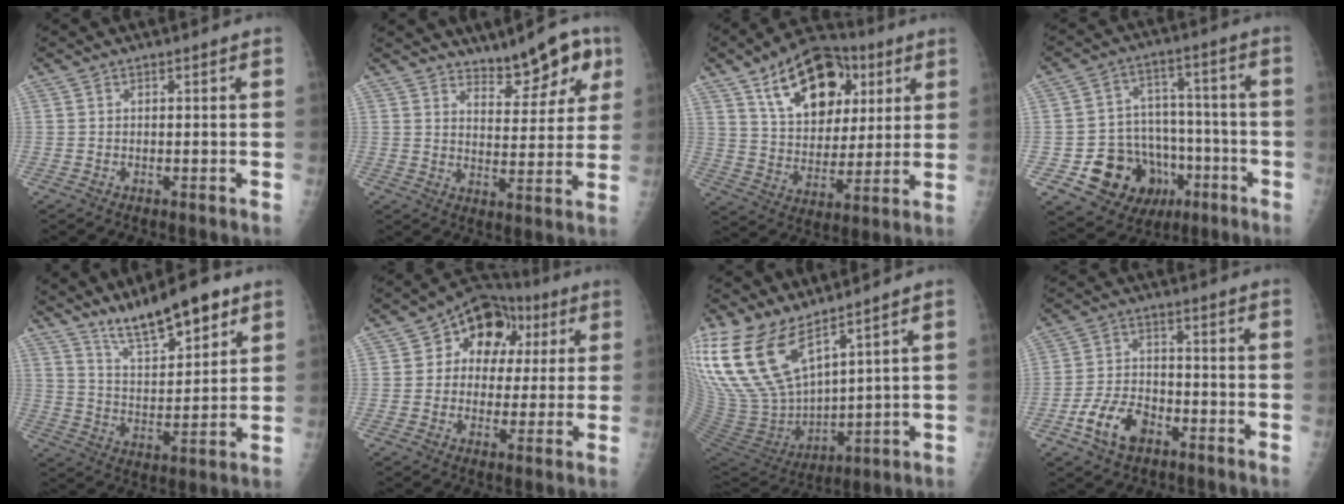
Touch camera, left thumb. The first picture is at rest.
{"total": 9.6, "force": [6.4, 3.9, 6.0], "torque": [-0.050, -0.031, 0.096]}
{"total": 19.6, "force": [8.8, 12.3, 12.5], "torque": [-0.155, -0.022, 0.147]}
{"total": 16.9, "force": [-6.3, 13.6, 7.8], "torque": [-0.088, 0.066, -0.083]}
{"total": 13.2, "force": [9.4, 3.8, 8.4], "torque": [-0.120, -0.055, 0.169]}
{"total": 13.4, "force": [3.9, 10.1, 7.9], "torque": [-0.052, 0.016, 0.051]}
{"total": 18.6, "force": [12.5, 8.0, 11.3], "torque": [-0.223, -0.065, 0.263]}
{"total": 8.9, "force": [-4.8, 5.5, 5.1], "torque": [-0.084, 0.025, -0.086]}